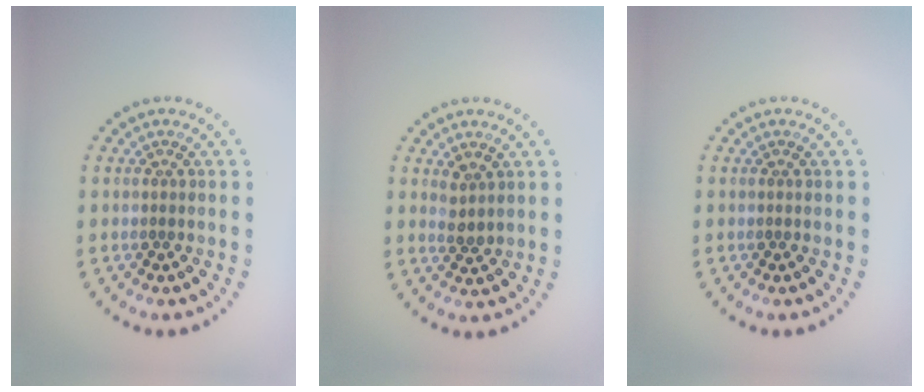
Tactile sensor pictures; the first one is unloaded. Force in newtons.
{"total": 1.7, "press": 1.4, "slide": 1.0}
{"total": 0.0}